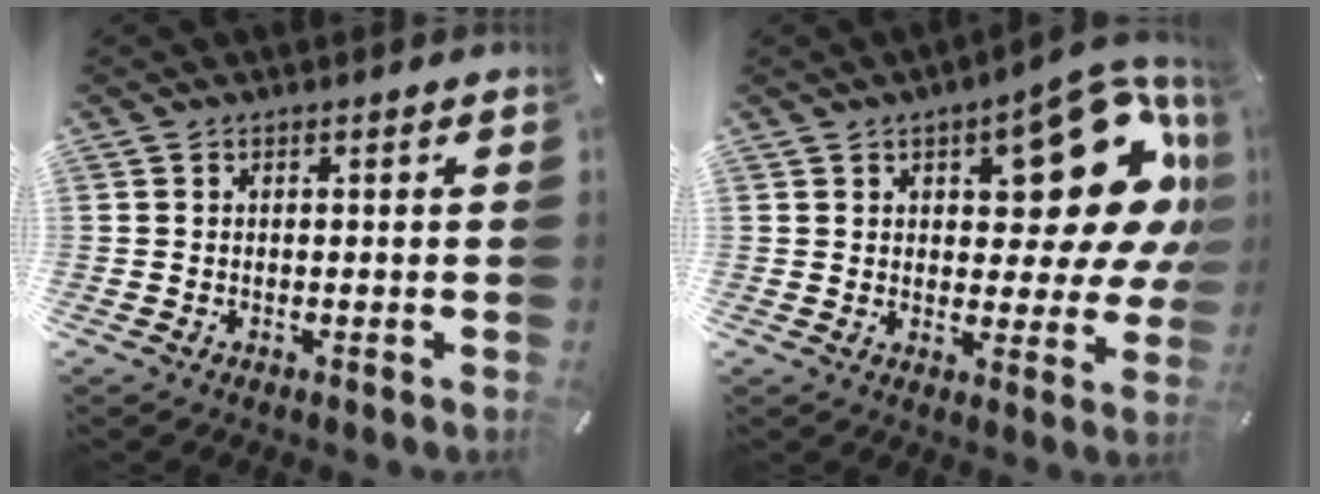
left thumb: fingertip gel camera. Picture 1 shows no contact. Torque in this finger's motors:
{"motor_torque": [2.50, 2.50, 0.87, -0.58, 0.16]}